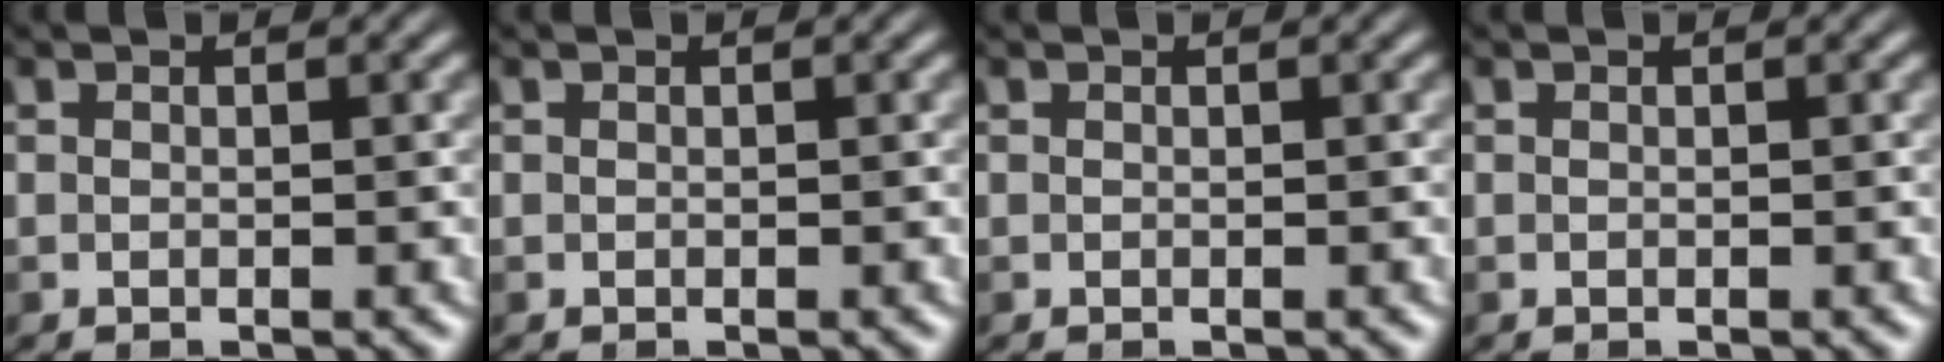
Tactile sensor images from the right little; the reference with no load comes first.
{"total": 0.0}
{"total": 0.0}
{"total": 0.0}